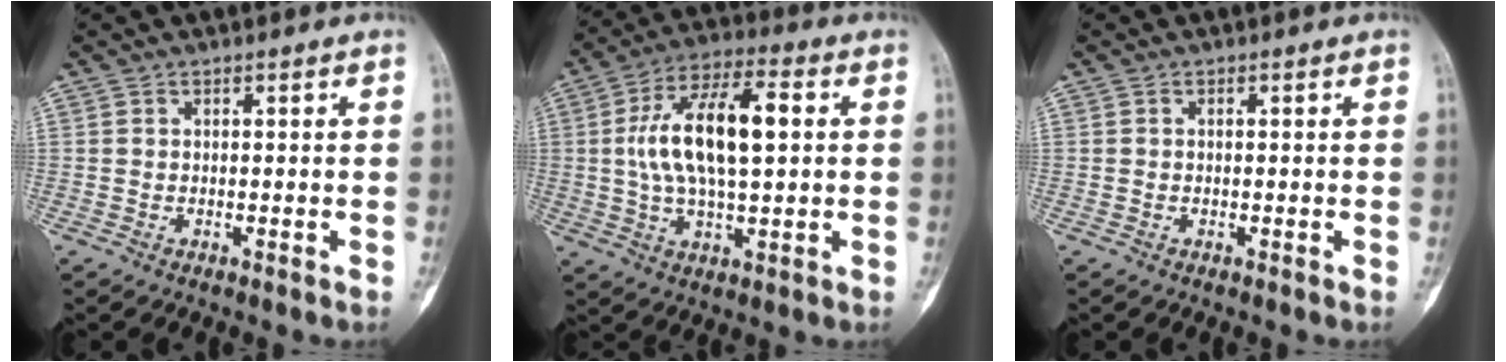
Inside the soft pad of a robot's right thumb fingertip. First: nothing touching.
{"total": 16.4, "force": [2.0, 6.9, 14.7], "torque": [-0.269, 0.021, 0.033]}
{"total": 0.0}